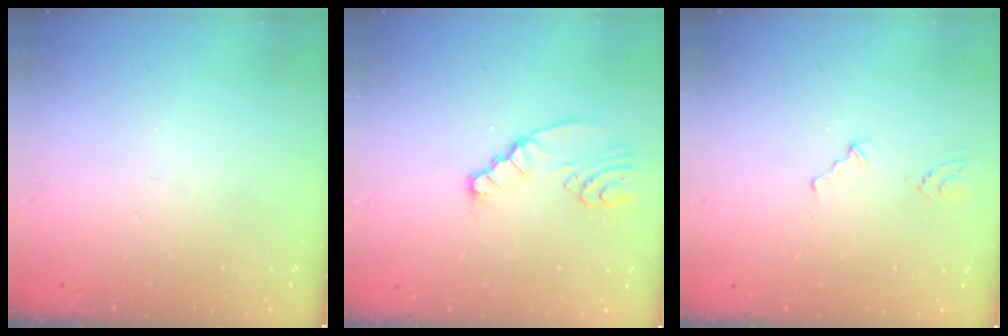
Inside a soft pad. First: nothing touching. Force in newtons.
{"total": 2.3, "press": 2.2, "slide": 0.3}
{"total": 1.6, "press": 1.2, "slide": 1.0}